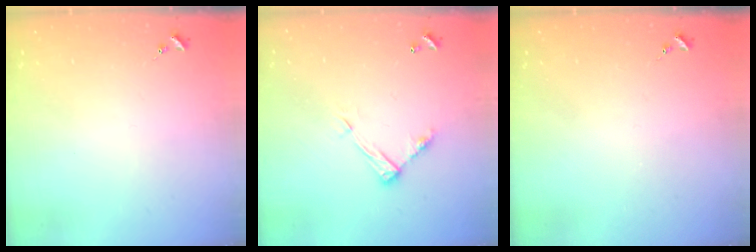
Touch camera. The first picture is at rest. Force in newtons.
{"total": 9.2, "press": 9.2, "slide": 0.1}
{"total": 0.0}